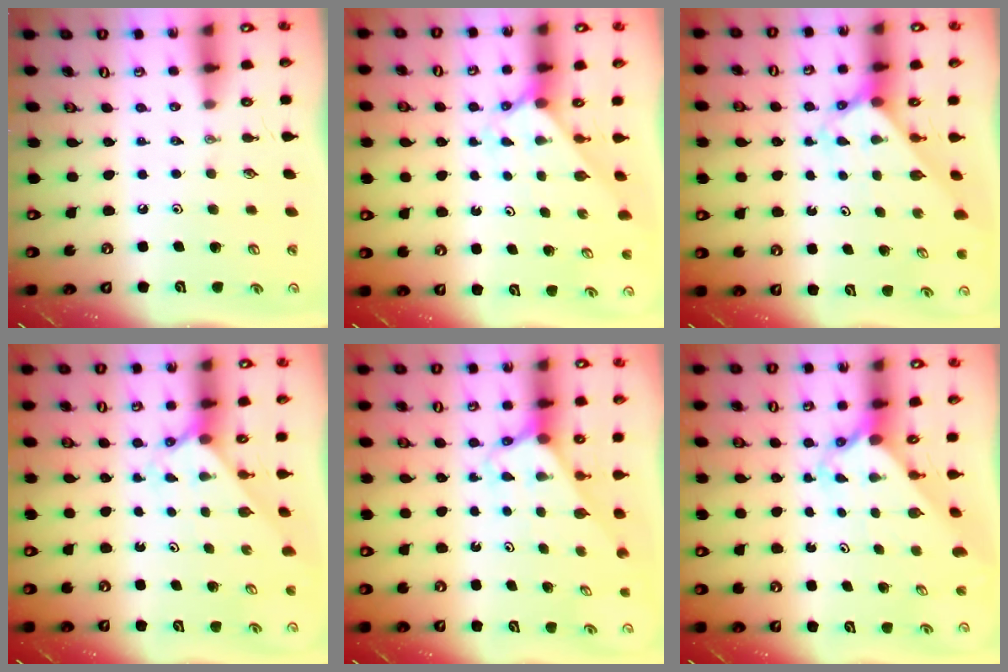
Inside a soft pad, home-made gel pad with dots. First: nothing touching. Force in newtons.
{"total": 2.1, "press": 2.1, "slide": 0.2}
{"total": 2.7, "press": 2.7, "slide": 0.1}
{"total": 2.1, "press": 2.1, "slide": 0.2}
{"total": 2.7, "press": 2.7, "slide": 0.1}
{"total": 2.4, "press": 2.4, "slide": 0.2}